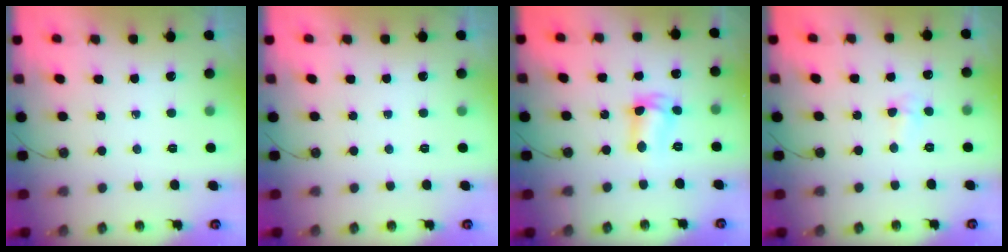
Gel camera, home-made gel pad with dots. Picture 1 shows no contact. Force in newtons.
{"total": 0.0}
{"total": 7.0, "press": 6.9, "slide": 0.8}
{"total": 3.0, "press": 2.9, "slide": 0.7}